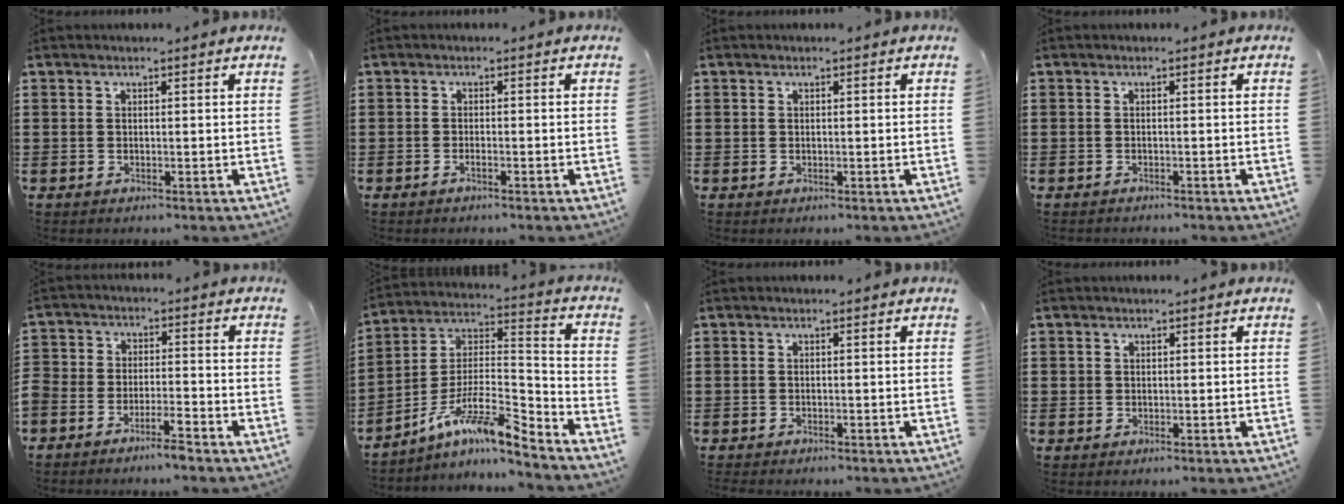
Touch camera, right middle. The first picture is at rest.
{"total": 0.7, "force": [-0.5, 0.0, 0.5], "torque": [-0.011, -0.003, -0.008]}
{"total": 0.0}
{"total": 0.7, "force": [-0.7, 0.2, 0.0], "torque": [-0.001, 0.002, -0.015]}
{"total": 4.4, "force": [-4.4, 0.1, 0.3], "torque": [-0.017, 0.000, -0.096]}
{"total": 10.1, "force": [-7.4, 1.8, 6.5], "torque": [-0.140, -0.012, -0.153]}
{"total": 0.8, "force": [-0.8, 0.2, -0.1], "torque": [0.000, 0.002, -0.018]}
{"total": 0.7, "force": [0.1, 0.6, 0.1], "torque": [-0.002, 0.006, 0.001]}